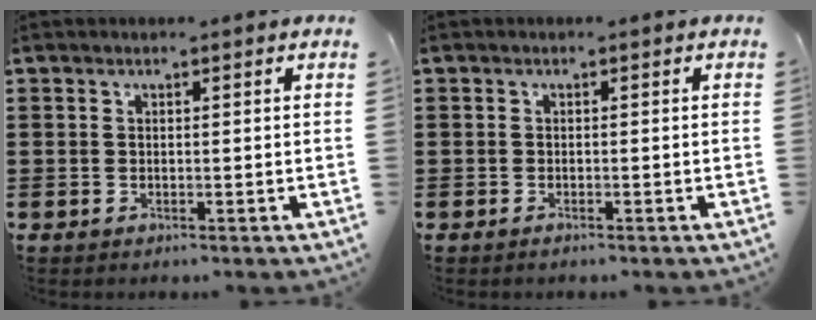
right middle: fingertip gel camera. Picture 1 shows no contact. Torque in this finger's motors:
{"motor_torque": [0.04, 0.00, 0.05, -0.01]}